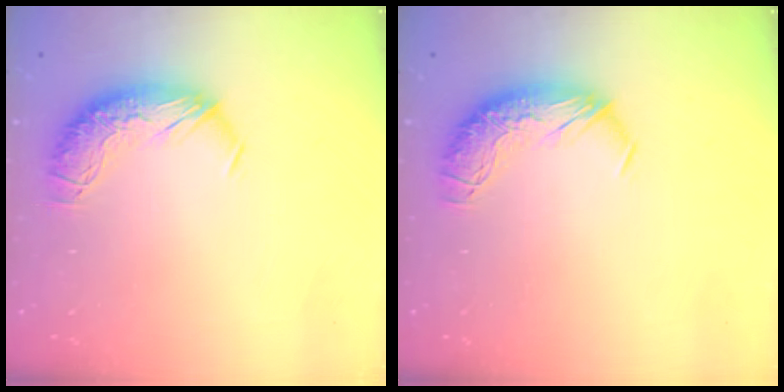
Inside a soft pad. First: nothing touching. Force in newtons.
{"total": 0.0}